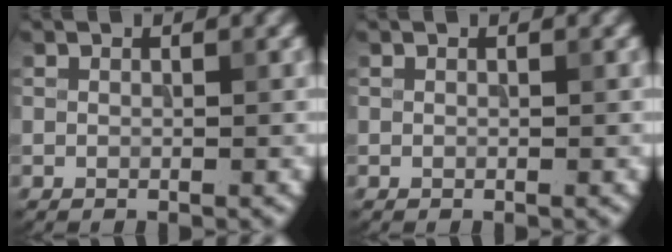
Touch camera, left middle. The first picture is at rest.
{"total": 0.0}